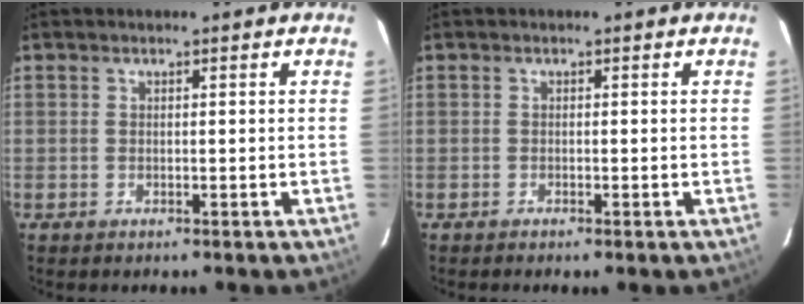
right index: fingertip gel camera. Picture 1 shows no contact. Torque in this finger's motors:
{"motor_torque": [0.07, -0.23, 0.04, 0.01]}